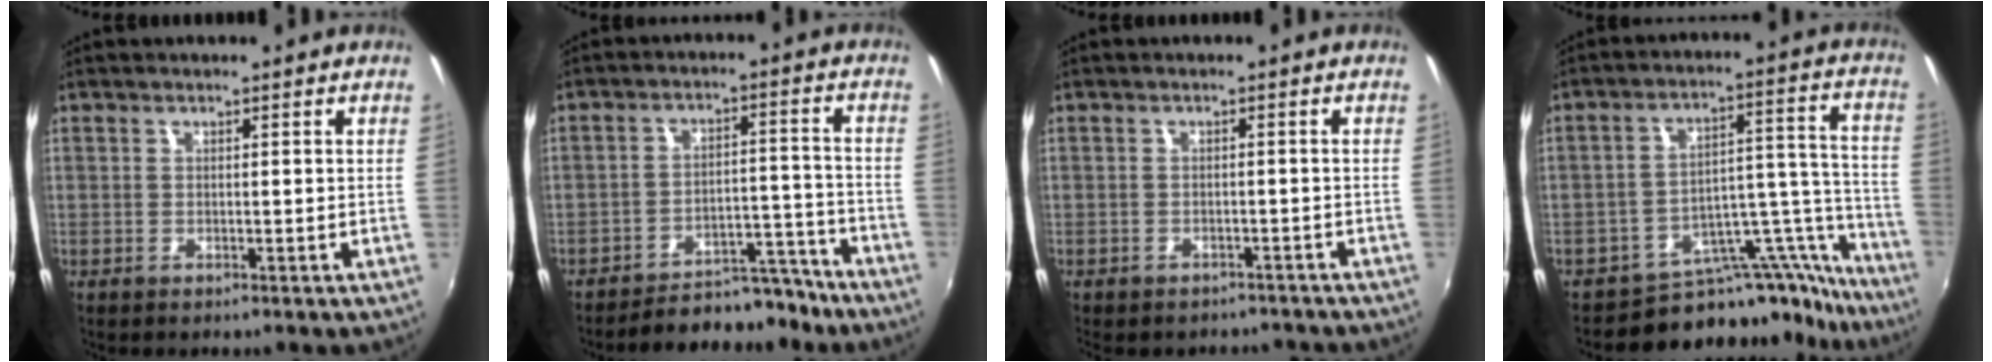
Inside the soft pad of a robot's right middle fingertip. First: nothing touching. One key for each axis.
{"total": 12.4, "fx": -11.2, "fy": 3.9, "fz": 3.6, "tx": -0.070, "ty": 0.029, "tz": -0.143}
{"total": 7.3, "fx": -6.4, "fy": 2.7, "fz": 2.2, "tx": -0.052, "ty": -0.017, "tz": -0.084}
{"total": 17.6, "fx": -16.4, "fy": 5.8, "fz": 2.4, "tx": -0.018, "ty": 0.068, "tz": -0.239}